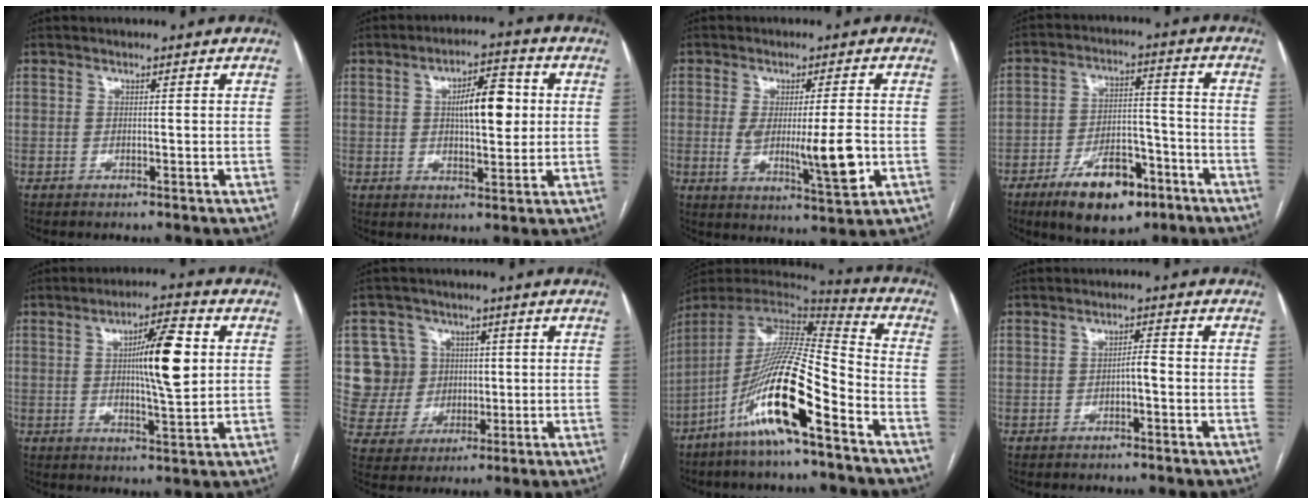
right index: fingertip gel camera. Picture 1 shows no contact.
{"total": 8.7, "force": [1.4, 2.9, 8.1], "torque": [-0.129, 0.016, 0.022]}
{"total": 9.4, "force": [-1.1, 1.1, 9.3], "torque": [-0.152, -0.021, -0.010]}
{"total": 12.6, "force": [-7.6, 5.5, 8.4], "torque": [-0.134, 0.009, -0.120]}
{"total": 10.3, "force": [1.7, 1.4, 10.0], "torque": [-0.163, 0.007, 0.028]}
{"total": 8.5, "force": [1.8, 8.3, 0.7], "torque": [-0.021, 0.027, 0.045]}
{"total": 18.8, "force": [-9.7, 1.2, 16.0], "torque": [-0.330, -0.028, -0.188]}
{"total": 1.9, "force": [-0.7, 0.4, 1.7], "torque": [-0.024, 0.004, -0.013]}